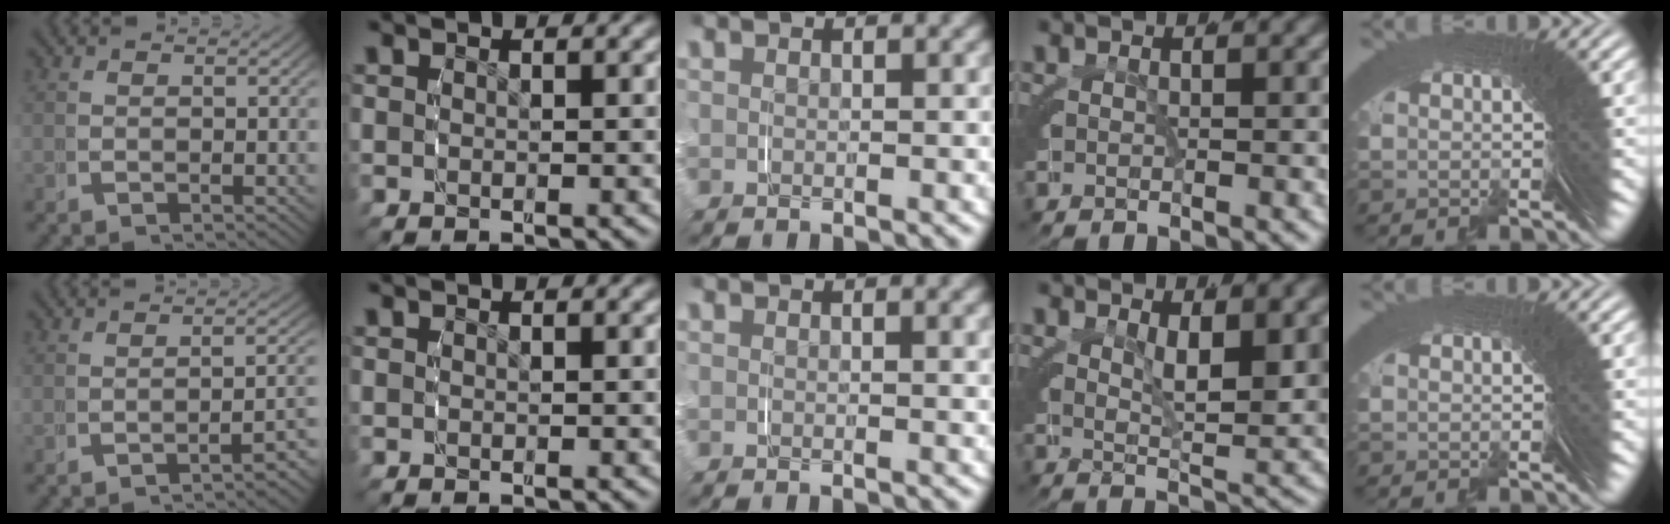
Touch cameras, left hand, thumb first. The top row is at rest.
{"thumb": {"total": 3.8, "force": [-2.8, 0.5, 2.6], "torque": [-0.030, 0.002, -0.038]}, "middle": {"total": 0.6, "force": [0.3, -0.3, 0.4], "torque": [-0.006, 0.000, 0.005]}, "ring": {"total": 4.6, "force": [2.4, 0.4, 3.9], "torque": [-0.046, -0.016, 0.046]}}